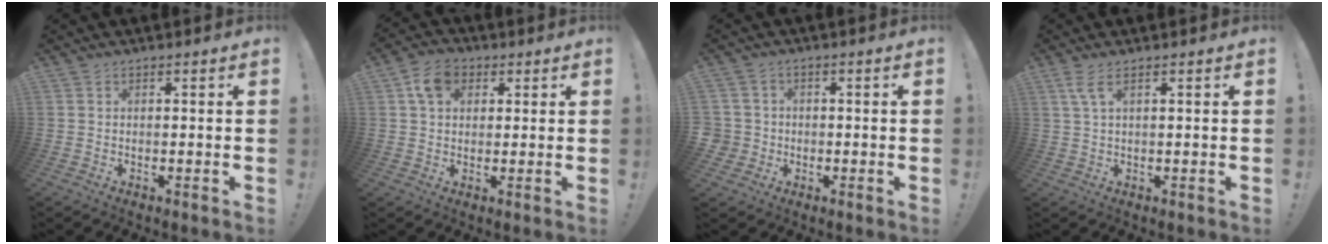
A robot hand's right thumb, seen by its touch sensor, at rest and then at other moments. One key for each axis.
{"total": 7.8, "fx": 2.9, "fy": 5.6, "fz": 4.5, "tx": -0.074, "ty": 0.005, "tz": 0.057}
{"total": 4.2, "fx": -0.3, "fy": 4.1, "fz": 1.0, "tx": -0.033, "ty": 0.008, "tz": -0.003}
{"total": 3.5, "fx": 1.6, "fy": 0.9, "fz": 3.0, "tx": -0.069, "ty": 0.003, "tz": 0.030}